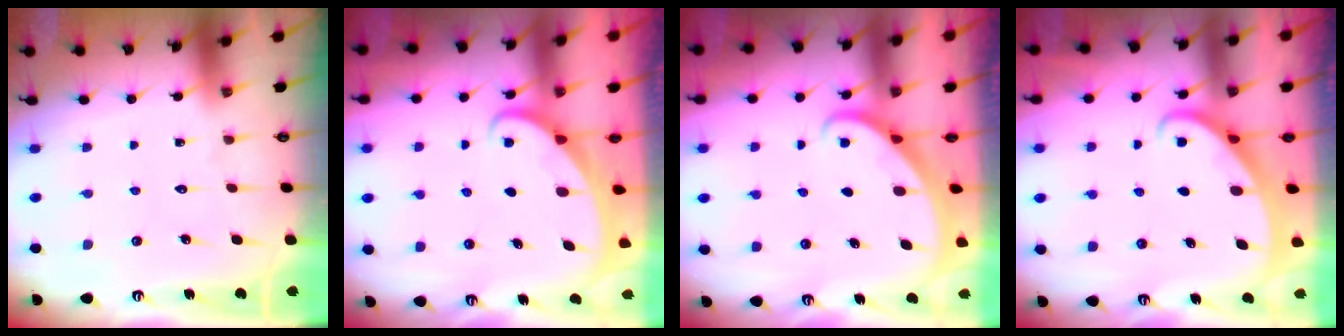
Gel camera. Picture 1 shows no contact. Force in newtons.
{"total": 1.6, "press": 1.6, "slide": 0.2}
{"total": 1.8, "press": 1.8, "slide": 0.1}
{"total": 2.0, "press": 2.0, "slide": 0.3}